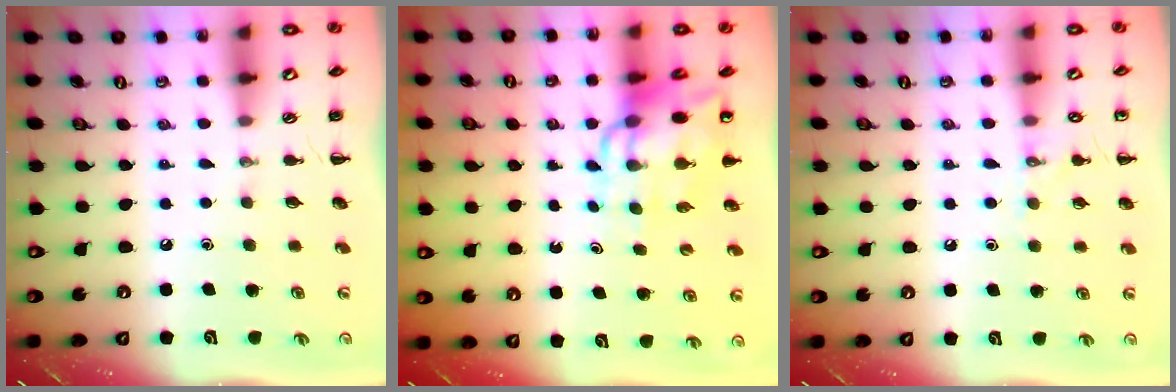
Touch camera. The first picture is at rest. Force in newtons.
{"total": 11.9, "press": 11.4, "slide": 3.3}
{"total": 7.5, "press": 7.3, "slide": 1.8}